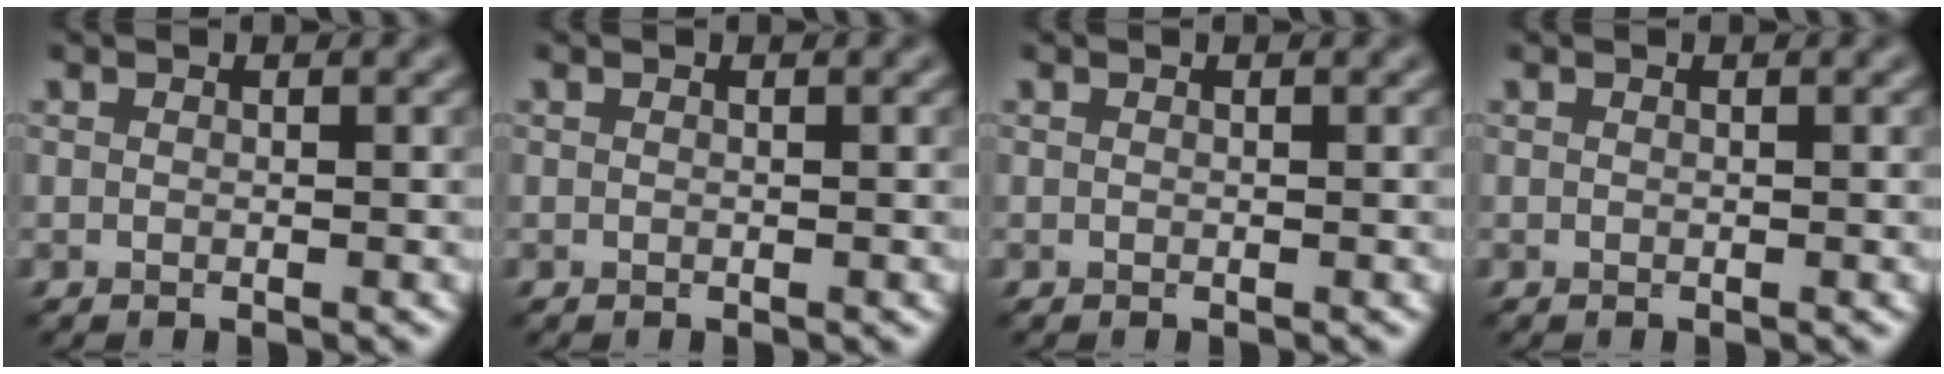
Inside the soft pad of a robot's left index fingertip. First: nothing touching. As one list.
[{"total": 0.0}, {"total": 0.0}, {"total": 0.0}]